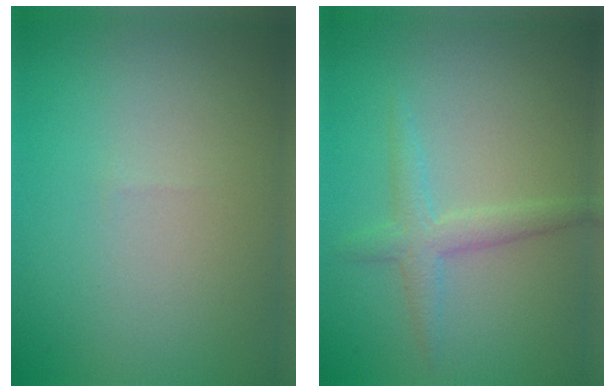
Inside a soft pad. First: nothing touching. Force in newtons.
{"total": 2.3, "press": 2.3, "slide": 0.1}